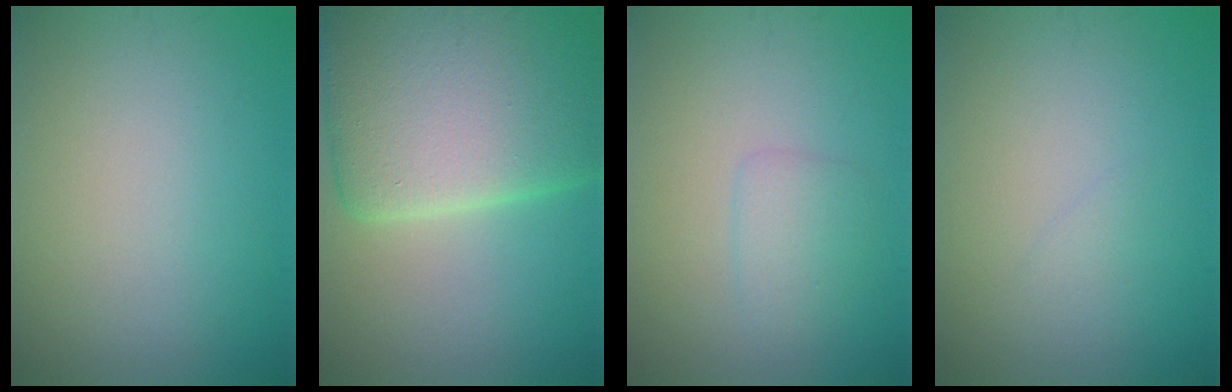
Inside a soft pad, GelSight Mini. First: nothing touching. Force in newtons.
{"total": 14.3, "press": 14.2, "slide": 0.8}
{"total": 1.8, "press": 1.8, "slide": 0.0}
{"total": 0.5, "press": 0.5, "slide": 0.1}